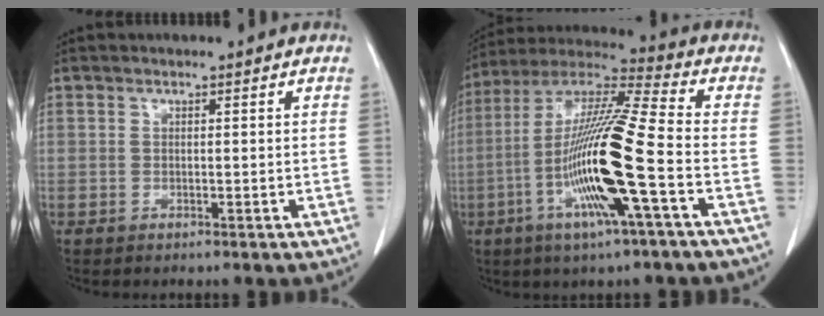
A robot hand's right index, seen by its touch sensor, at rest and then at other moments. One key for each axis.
{"total": 18.0, "fx": -5.0, "fy": -0.1, "fz": 17.3, "tx": -0.344, "ty": -0.010, "tz": -0.104}